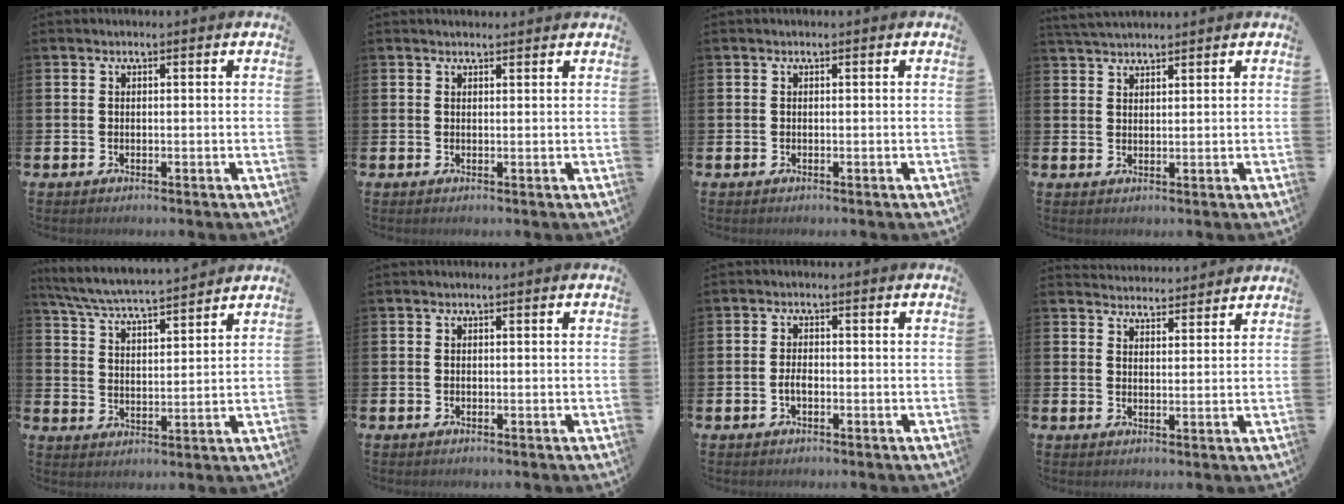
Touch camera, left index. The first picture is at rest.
{"total": 1.0, "force": [1.0, 0.3, 0.1], "torque": [0.011, -0.003, 0.015]}
{"total": 0.0}
{"total": 3.1, "force": [3.0, 0.4, 0.6], "torque": [-0.012, -0.011, 0.056]}
{"total": 6.1, "force": [6.0, 0.2, 1.5], "torque": [-0.050, -0.042, 0.103]}
{"total": 0.0}
{"total": 2.0, "force": [-0.6, 1.0, 1.6], "torque": [-0.025, 0.001, -0.012]}
{"total": 3.8, "force": [3.8, 0.5, -0.4], "torque": [0.005, -0.025, 0.068]}